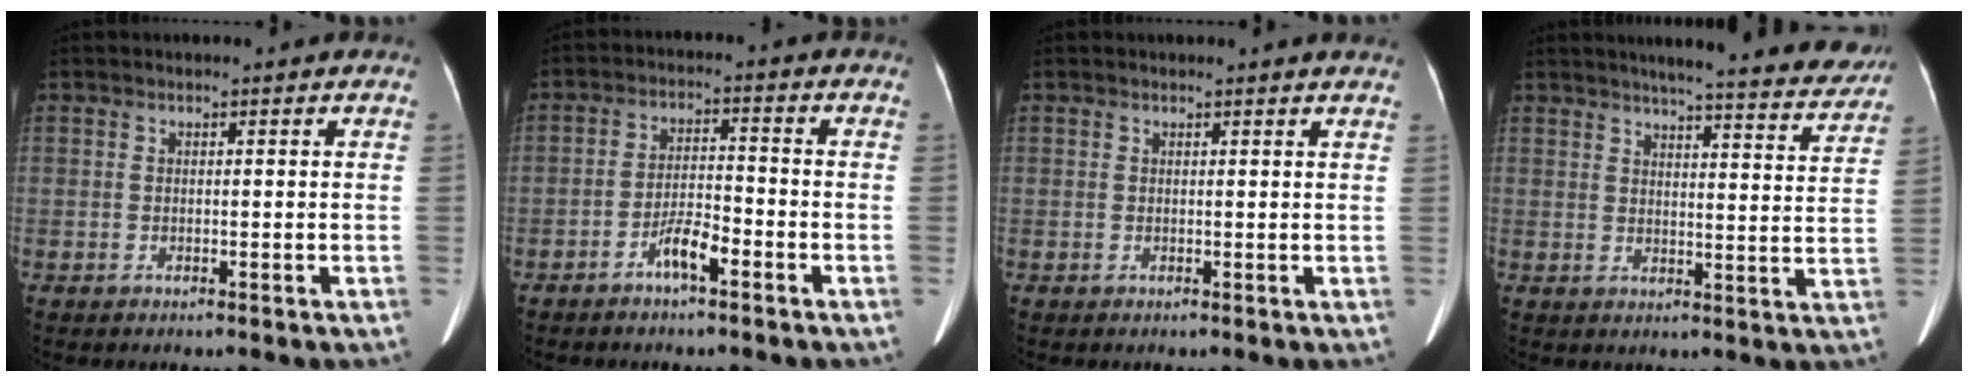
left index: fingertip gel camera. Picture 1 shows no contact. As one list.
[{"total": 4.6, "force": [-2.9, 0.9, 3.5], "torque": [-0.071, 0.008, -0.054]}, {"total": 2.0, "force": [1.9, -0.2, 0.6], "torque": [-0.014, -0.002, 0.012]}, {"total": 19.2, "force": [17.4, 2.0, 7.9], "torque": [-0.092, -0.034, 0.197]}]